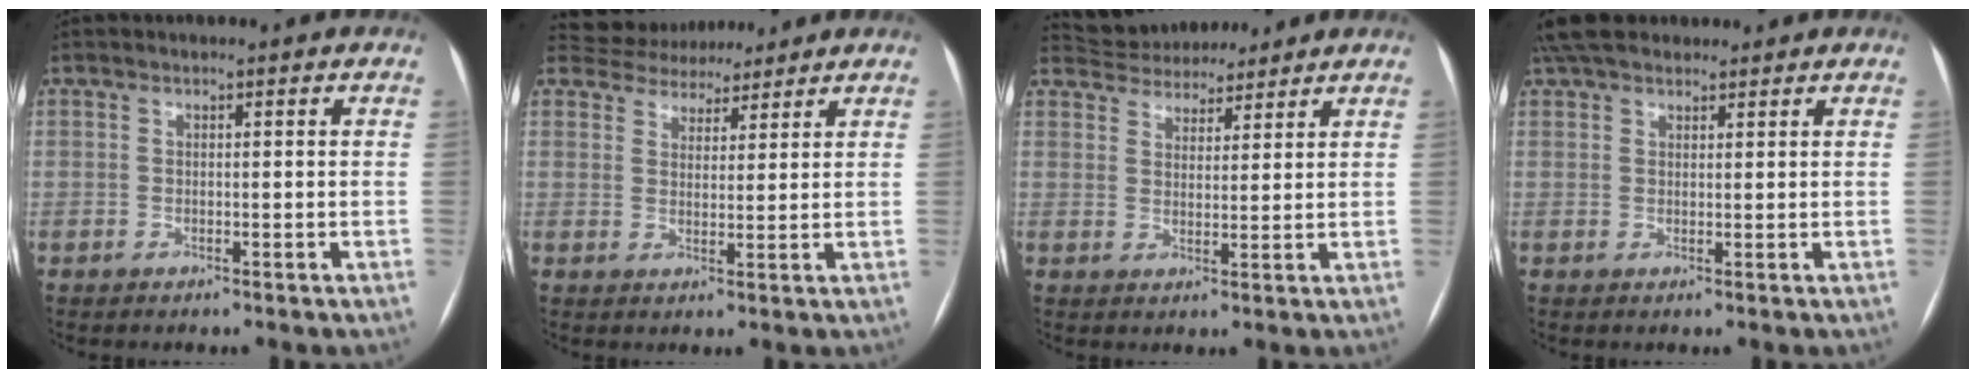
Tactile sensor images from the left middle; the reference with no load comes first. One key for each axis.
{"total": 7.9, "fx": 7.2, "fy": 3.0, "fz": 0.7, "tx": -0.008, "ty": 0.021, "tz": 0.107}
{"total": 9.5, "fx": 8.8, "fy": 2.9, "fz": 2.0, "tx": -0.032, "ty": 0.023, "tz": 0.139}
{"total": 7.9, "fx": 6.6, "fy": 3.1, "fz": 3.1, "tx": -0.051, "ty": 0.041, "tz": 0.119}